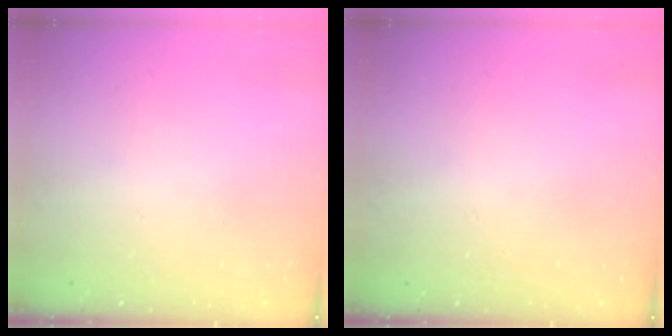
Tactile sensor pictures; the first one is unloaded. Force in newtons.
{"total": 0.5, "press": 0.5, "slide": 0.1}